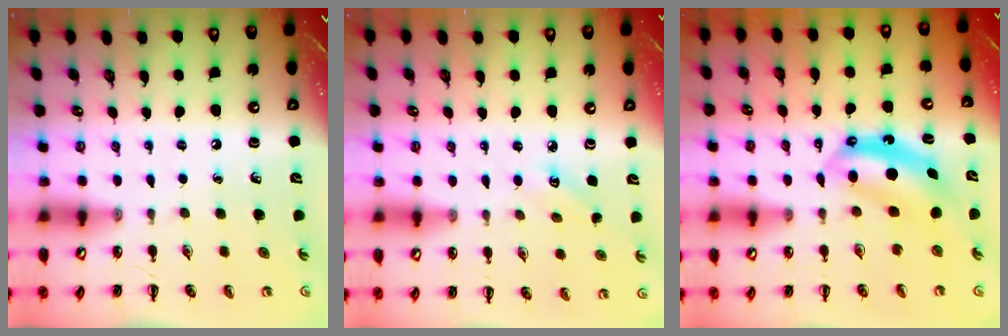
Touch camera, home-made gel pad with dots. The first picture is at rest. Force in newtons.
{"total": 2.1, "press": 2.0, "slide": 0.6}
{"total": 6.7, "press": 6.6, "slide": 1.2}